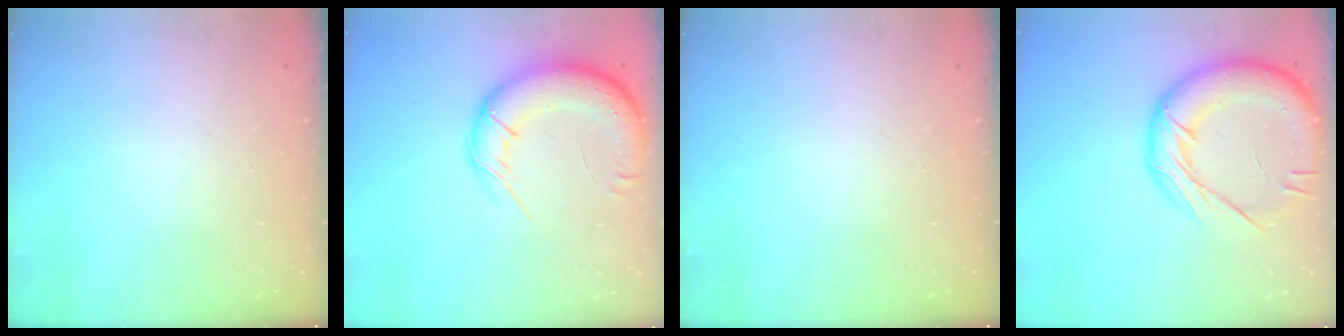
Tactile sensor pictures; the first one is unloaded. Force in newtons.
{"total": 17.2, "press": 16.7, "slide": 4.1}
{"total": 0.0}
{"total": 22.3, "press": 22.0, "slide": 3.7}